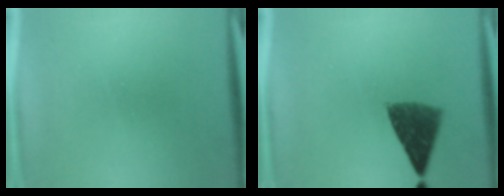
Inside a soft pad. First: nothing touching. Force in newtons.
{"total": 7.2}